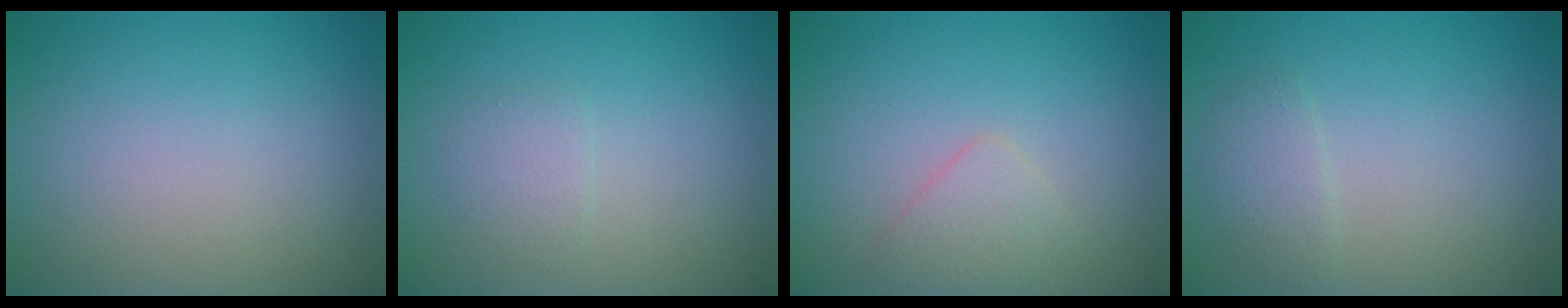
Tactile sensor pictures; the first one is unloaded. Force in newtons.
{"total": 1.3, "press": 1.3, "slide": 0.1}
{"total": 1.7, "press": 1.7, "slide": 0.0}
{"total": 1.5, "press": 1.5, "slide": 0.0}